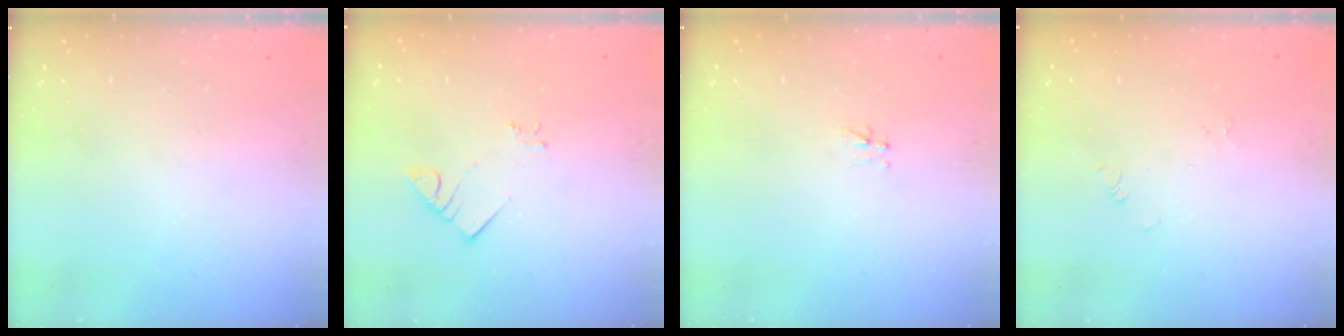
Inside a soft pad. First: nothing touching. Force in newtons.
{"total": 3.2, "press": 3.2, "slide": 0.4}
{"total": 3.0, "press": 3.0, "slide": 0.3}
{"total": 0.0}